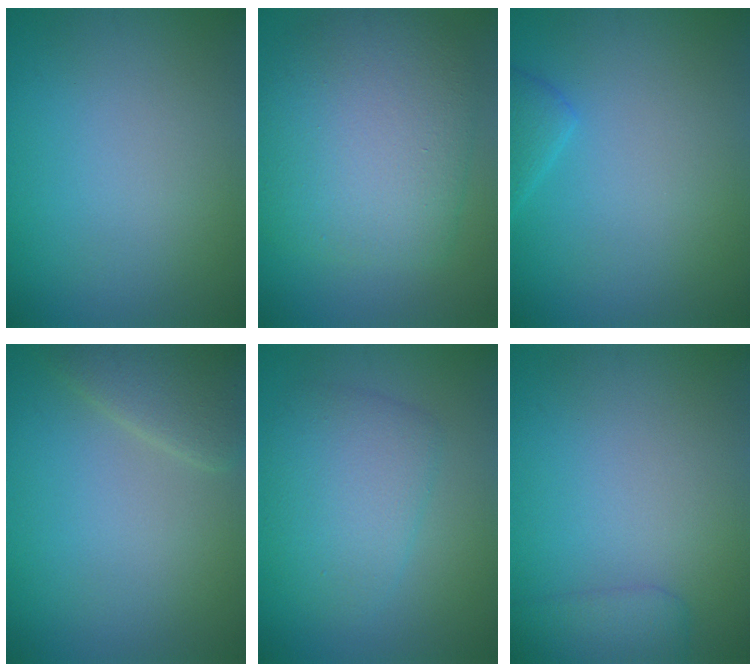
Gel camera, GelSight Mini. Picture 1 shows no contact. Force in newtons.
{"total": 8.2, "press": 8.2, "slide": 0.3}
{"total": 1.7, "press": 1.7, "slide": 0.1}
{"total": 3.1, "press": 3.1, "slide": 0.1}
{"total": 4.1, "press": 4.1, "slide": 0.1}
{"total": 2.5, "press": 2.5, "slide": 0.2}